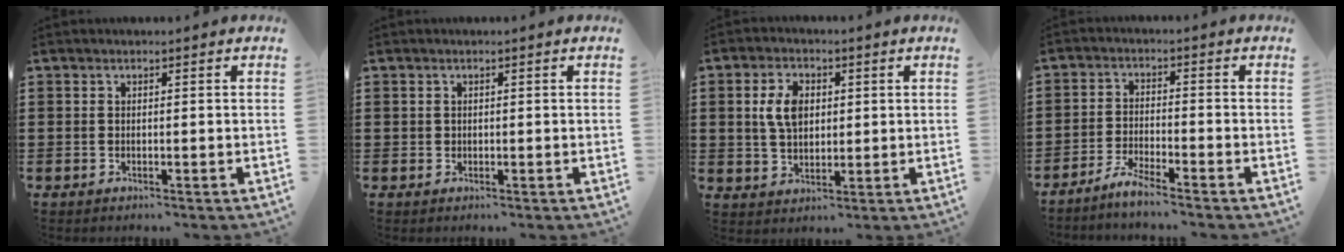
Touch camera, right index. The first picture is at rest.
{"total": 0.6, "force": [0.2, 0.6, 0.1], "torque": [-0.003, 0.004, 0.003]}
{"total": 5.8, "force": [1.0, 3.8, 4.2], "torque": [-0.092, 0.009, 0.012]}
{"total": 3.7, "force": [-3.4, -0.1, 1.4], "torque": [-0.039, -0.003, -0.070]}